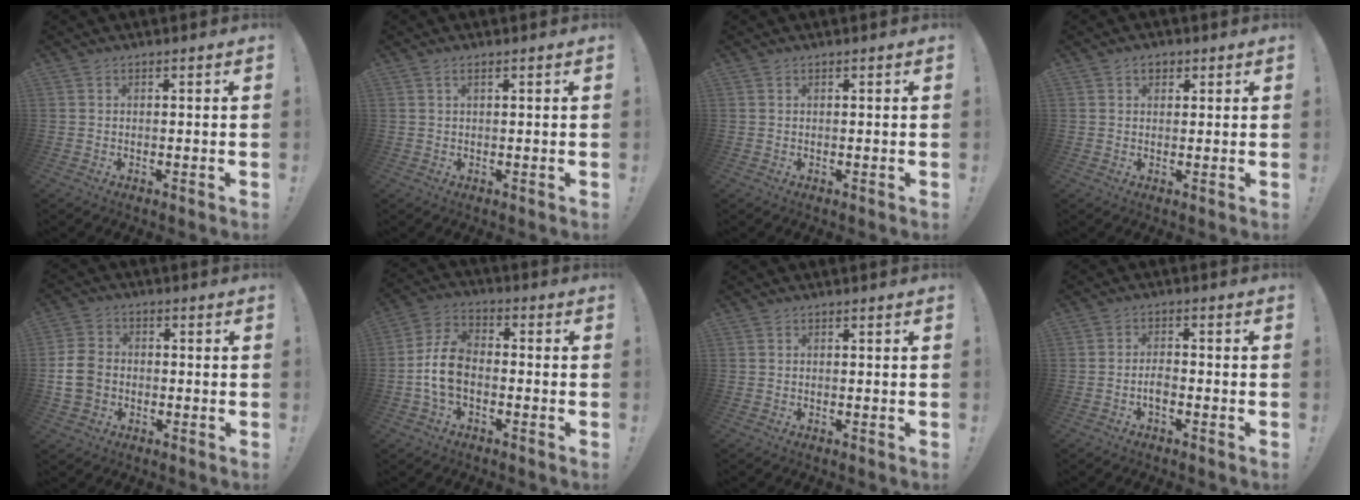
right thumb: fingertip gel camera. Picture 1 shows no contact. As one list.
[{"total": 1.3, "force": [0.4, 0.2, 1.2], "torque": [-0.025, 0.001, 0.007]}, {"total": 0.0}, {"total": 2.7, "force": [1.2, 2.0, 1.3], "torque": [-0.013, -0.003, 0.019]}, {"total": 9.2, "force": [-1.8, 7.4, 5.2], "torque": [-0.107, 0.021, -0.031]}, {"total": 9.8, "force": [-2.3, 6.5, 7.0], "torque": [-0.144, 0.016, -0.037]}, {"total": 0.0}, {"total": 3.2, "force": [-1.6, 1.5, 2.4], "torque": [-0.052, 0.007, -0.028]}]